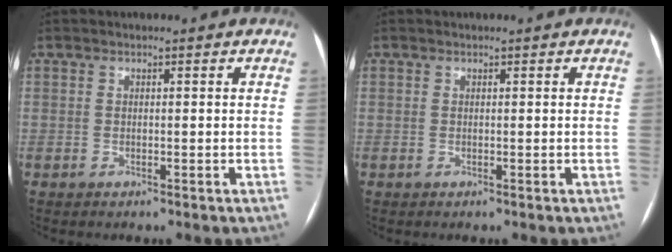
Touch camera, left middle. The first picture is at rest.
{"total": 0.0}